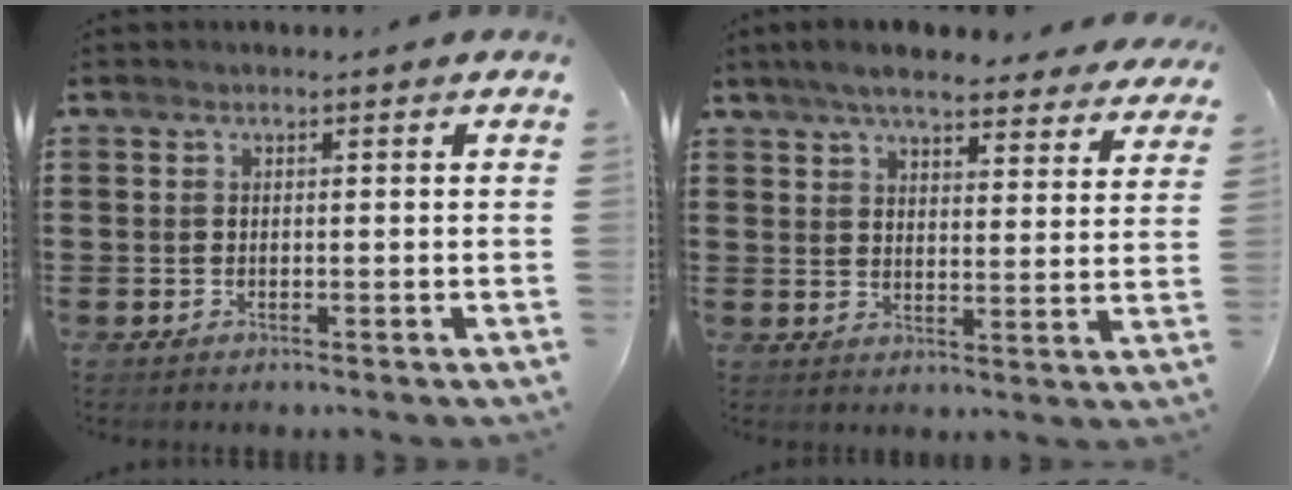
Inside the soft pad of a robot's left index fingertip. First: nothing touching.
{"total": 6.1, "force": [5.6, 0.6, 2.5], "torque": [-0.068, -0.018, 0.101]}